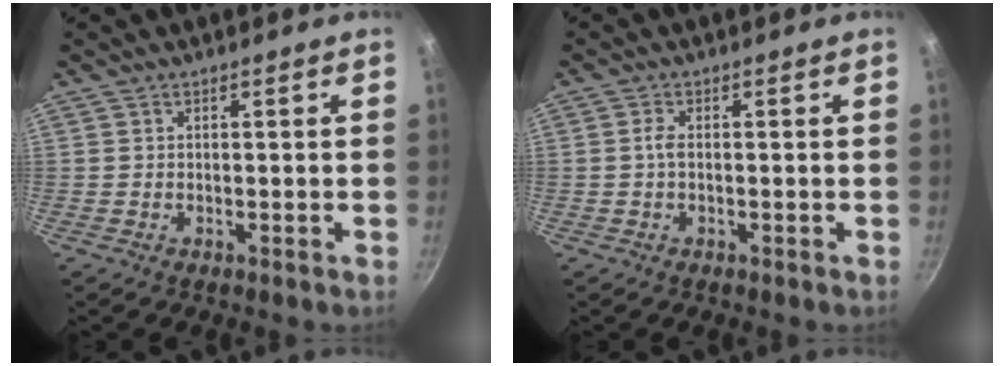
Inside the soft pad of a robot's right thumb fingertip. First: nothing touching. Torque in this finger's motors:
{"motor_torque": [0.13, 0.44, -0.02, 0.35, 0.12]}